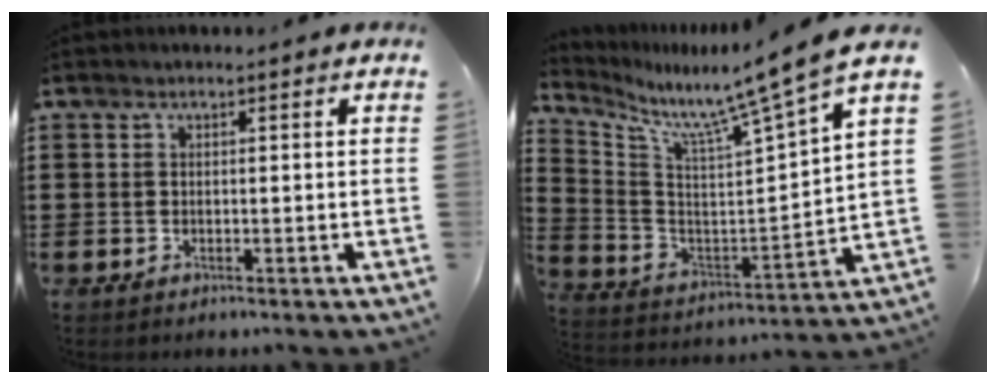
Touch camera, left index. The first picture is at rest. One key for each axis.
{"total": 8.5, "fx": 7.5, "fy": -1.3, "fz": 3.9, "tx": -0.106, "ty": -0.077, "tz": 0.111}